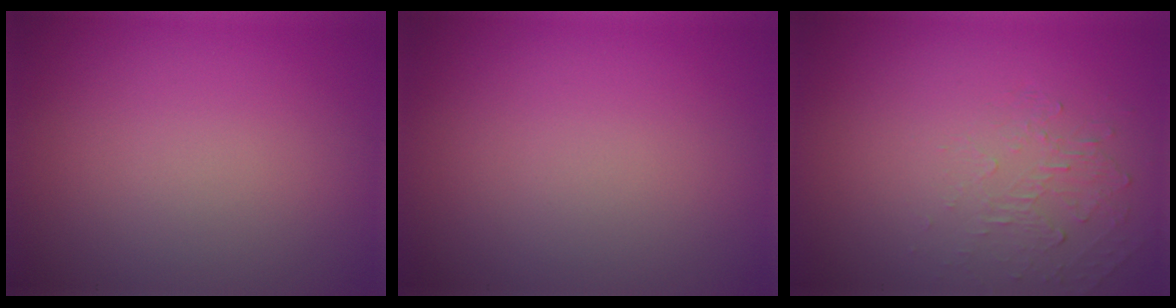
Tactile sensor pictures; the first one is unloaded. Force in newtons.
{"total": 0.0}
{"total": 1.9, "press": 0.5, "slide": 1.9}